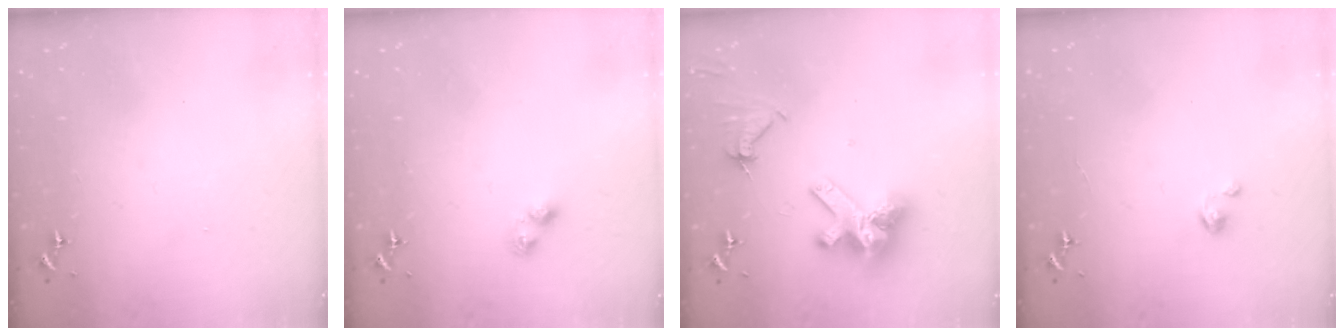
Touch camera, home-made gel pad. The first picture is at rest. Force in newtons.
{"total": 3.3, "press": 3.3, "slide": 0.5}
{"total": 13.3, "press": 13.2, "slide": 1.5}
{"total": 2.8, "press": 2.8, "slide": 0.2}